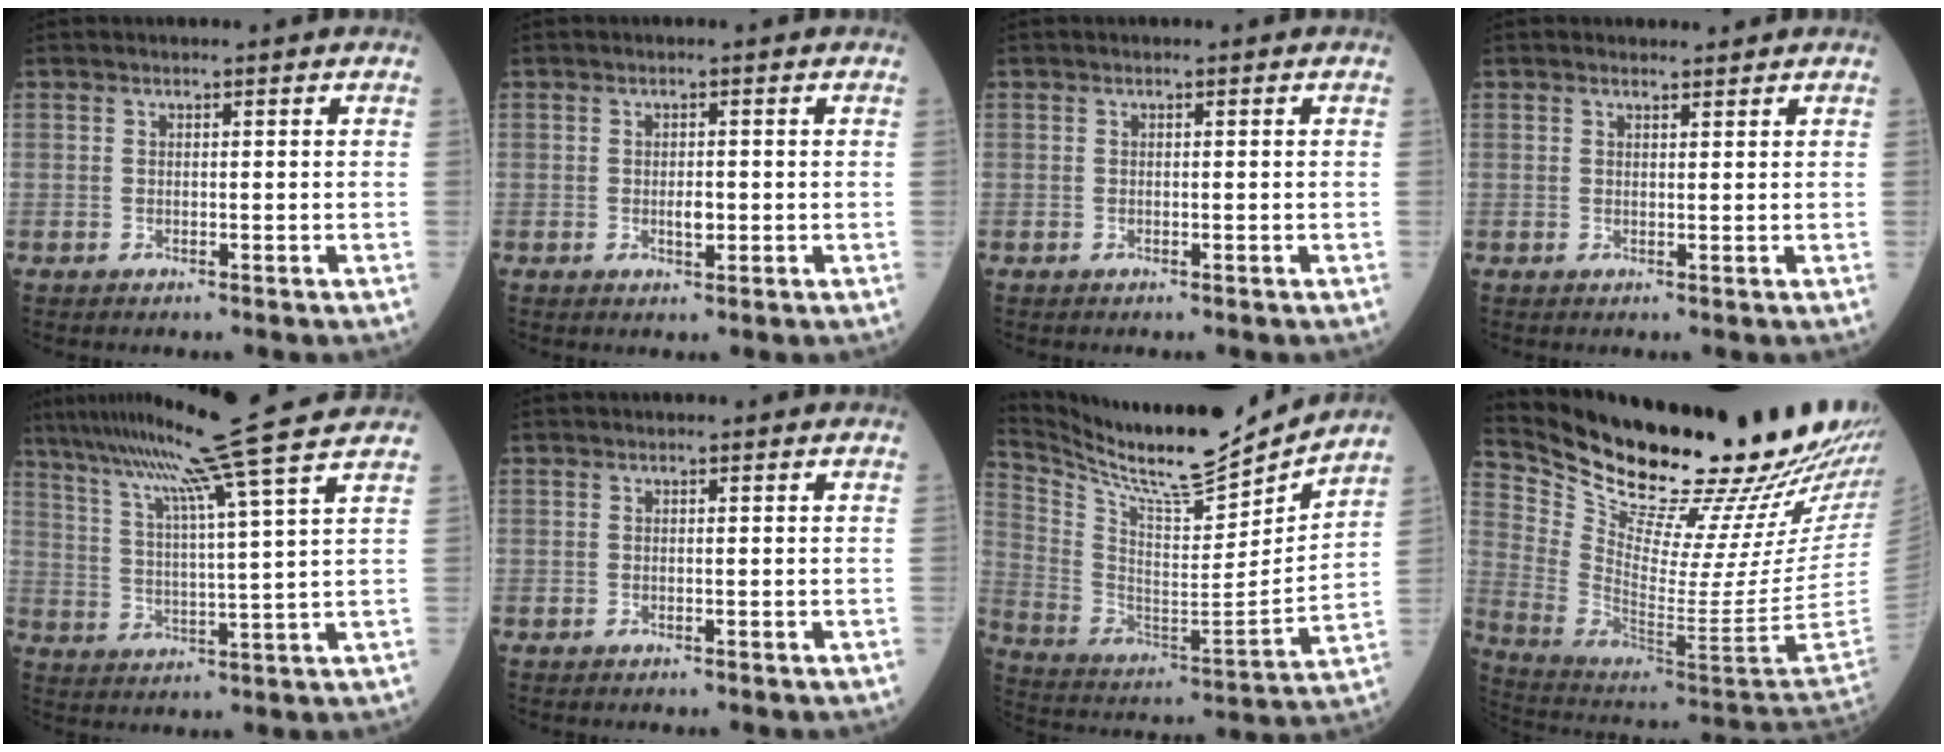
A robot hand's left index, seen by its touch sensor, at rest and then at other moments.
{"total": 1.6, "force": [-0.2, 0.7, 1.4], "torque": [-0.022, -0.002, -0.002]}
{"total": 0.0}
{"total": 1.2, "force": [1.2, 0.2, 0.0], "torque": [-0.006, 0.001, 0.020]}
{"total": 16.8, "force": [13.4, -3.4, 9.5], "torque": [-0.159, -0.013, 0.193]}
{"total": 0.0}
{"total": 19.8, "force": [18.3, 1.8, 7.5], "torque": [-0.158, -0.035, 0.300]}
{"total": 27.4, "force": [24.2, 0.4, 12.8], "torque": [-0.221, -0.107, 0.363]}